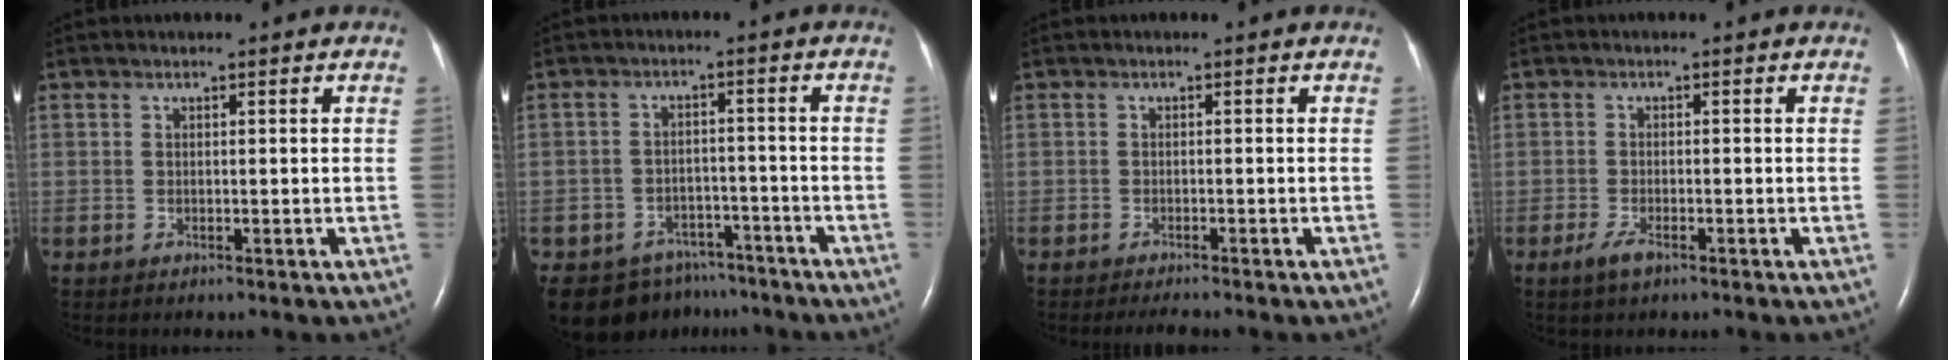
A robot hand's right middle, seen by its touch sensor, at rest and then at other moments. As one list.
[{"total": 10.7, "force": [-8.4, 6.2, 1.9], "torque": [-0.036, 0.014, -0.112]}, {"total": 2.4, "force": [-2.1, 0.1, 1.1], "torque": [-0.020, -0.006, -0.028]}, {"total": 2.3, "force": [-1.5, 0.7, 1.7], "torque": [-0.044, -0.004, -0.029]}]